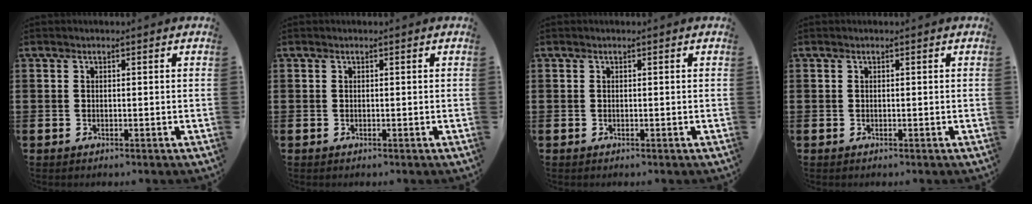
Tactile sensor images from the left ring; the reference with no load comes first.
{"total": 0.0}
{"total": 0.0}
{"total": 0.0}